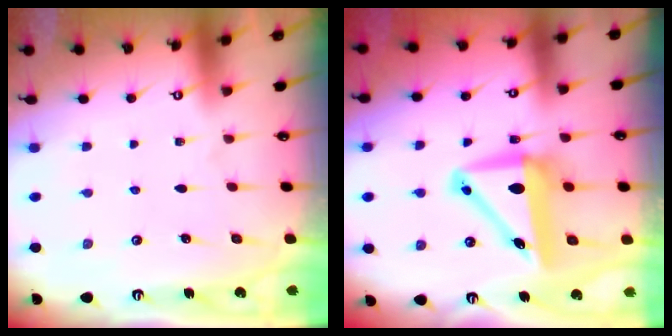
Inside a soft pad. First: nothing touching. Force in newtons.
{"total": 10.8, "press": 10.2, "slide": 3.5}